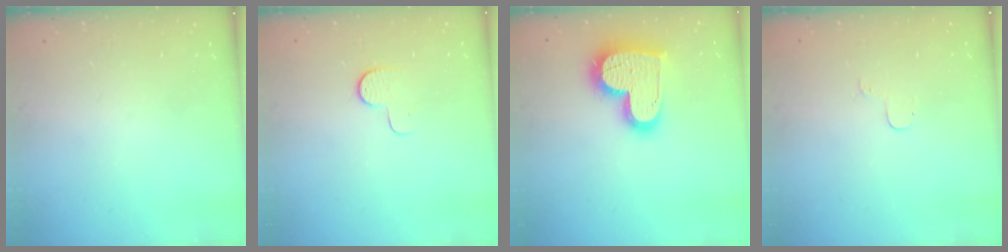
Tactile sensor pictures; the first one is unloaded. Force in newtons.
{"total": 5.8, "press": 5.8, "slide": 0.6}
{"total": 18.9, "press": 18.9, "slide": 1.2}
{"total": 3.2, "press": 3.2, "slide": 0.4}